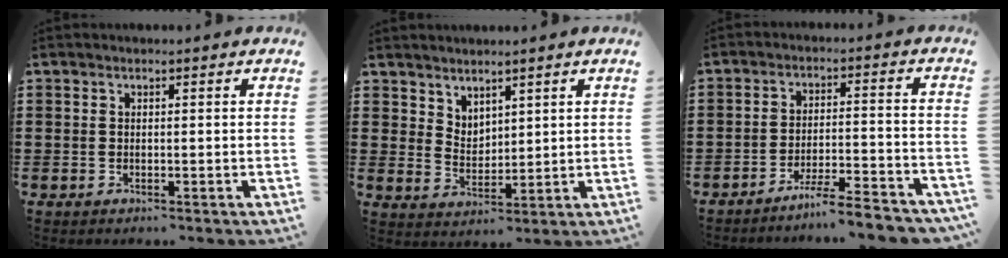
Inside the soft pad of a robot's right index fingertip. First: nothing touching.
{"total": 3.7, "force": [3.4, 1.6, -0.2], "torque": [-0.007, -0.004, 0.065]}
{"total": 6.0, "force": [-5.4, -0.4, 2.5], "torque": [-0.040, -0.009, -0.102]}